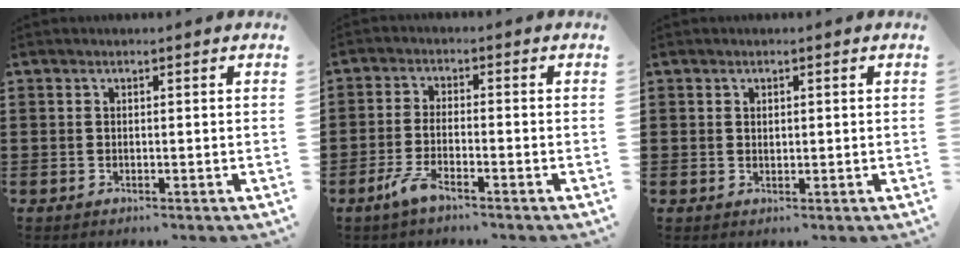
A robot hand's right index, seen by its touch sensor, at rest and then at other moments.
{"total": 3.6, "force": [-2.5, 0.3, 2.6], "torque": [-0.065, -0.010, -0.051]}
{"total": 0.7, "force": [0.3, 0.5, 0.4], "torque": [-0.009, 0.003, 0.007]}